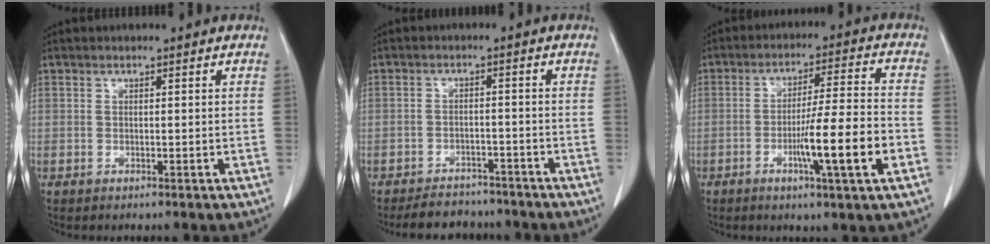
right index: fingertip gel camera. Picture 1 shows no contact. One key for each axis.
{"total": 6.7, "fx": -6.0, "fy": 2.8, "fz": 0.9, "tx": -0.005, "ty": 0.002, "tz": -0.086}
{"total": 11.4, "fx": -3.8, "fy": -0.4, "fz": 10.8, "tx": -0.177, "ty": -0.008, "tz": -0.064}